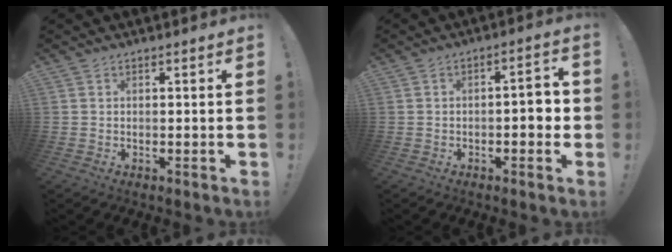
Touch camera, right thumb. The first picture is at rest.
{"total": 5.6, "force": [-1.2, 2.0, 5.1], "torque": [-0.072, 0.007, -0.022]}